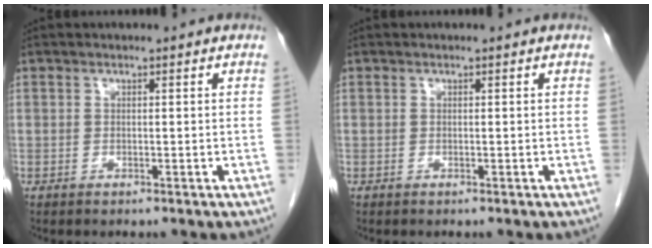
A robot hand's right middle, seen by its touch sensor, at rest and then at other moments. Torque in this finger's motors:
{"motor_torque": [0.00, 0.00, 0.00, 0.00]}